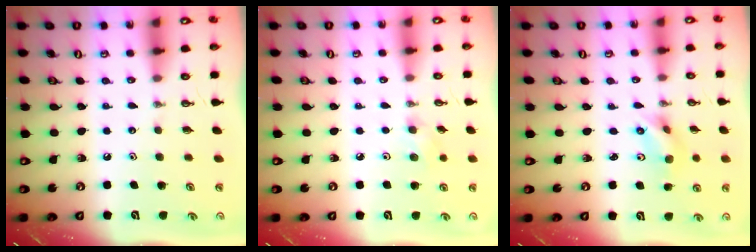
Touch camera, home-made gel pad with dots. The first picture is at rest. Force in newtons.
{"total": 5.6, "press": 5.2, "slide": 1.9}
{"total": 5.9, "press": 3.3, "slide": 4.9}